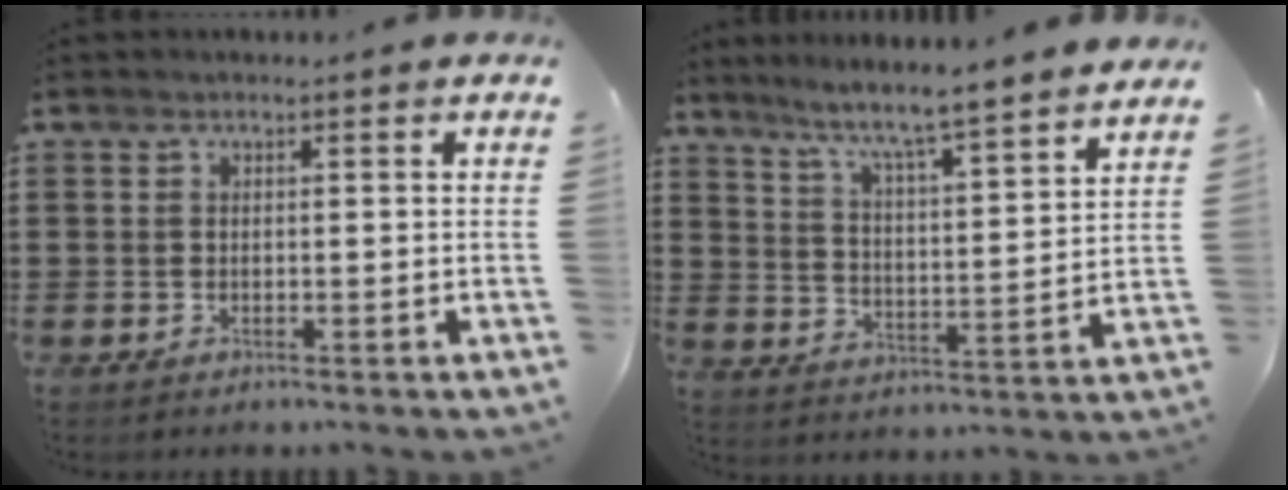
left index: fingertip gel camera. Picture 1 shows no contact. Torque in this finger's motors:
{"motor_torque": [1.20, 0.94, 0.84, 0.21]}